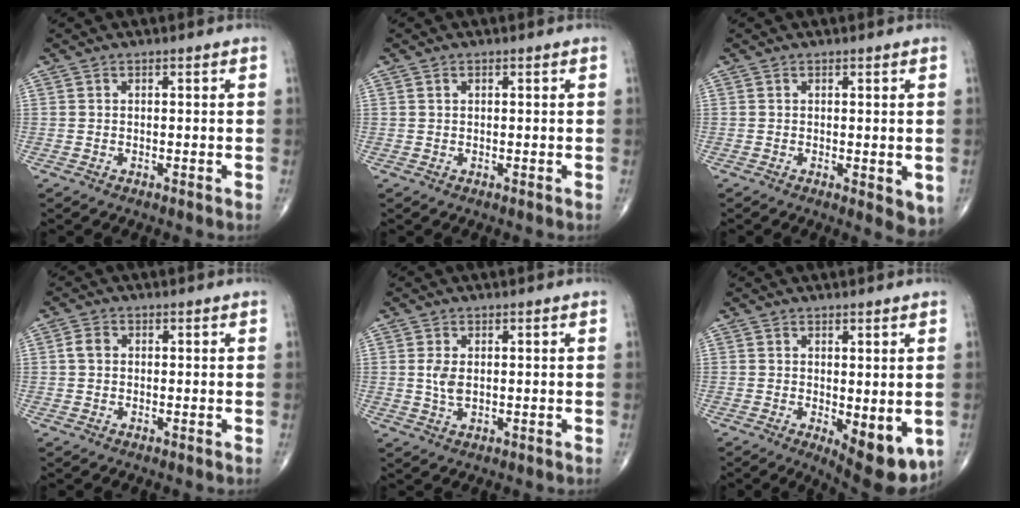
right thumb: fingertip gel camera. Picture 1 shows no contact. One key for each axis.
{"total": 0.6, "fx": 0.3, "fy": 0.3, "fz": 0.4, "tx": -0.008, "ty": 0.001, "tz": 0.005}
{"total": 4.1, "fx": -0.6, "fy": 1.6, "fz": 3.8, "tx": -0.040, "ty": -0.011, "tz": -0.006}
{"total": 2.2, "fx": 0.2, "fy": 1.7, "fz": 1.3, "tx": -0.025, "ty": 0.006, "tz": 0.001}
{"total": 3.1, "fx": 0.4, "fy": 1.8, "fz": 2.5, "tx": -0.054, "ty": -0.005, "tz": 0.010}
{"total": 9.2, "fx": -1.8, "fy": 3.7, "fz": 8.2, "tx": -0.095, "ty": -0.022, "tz": -0.012}